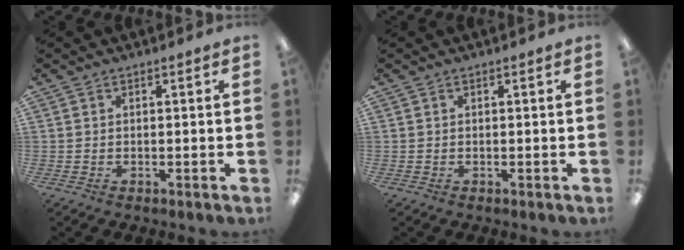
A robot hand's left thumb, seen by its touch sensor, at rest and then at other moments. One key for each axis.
{"total": 0.0}